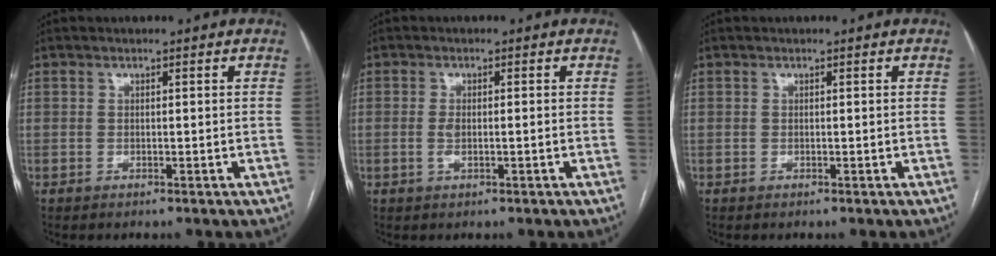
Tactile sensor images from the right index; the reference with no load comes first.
{"total": 2.0, "force": [-0.3, 0.7, 1.8], "torque": [-0.041, -0.002, -0.003]}
{"total": 0.0}